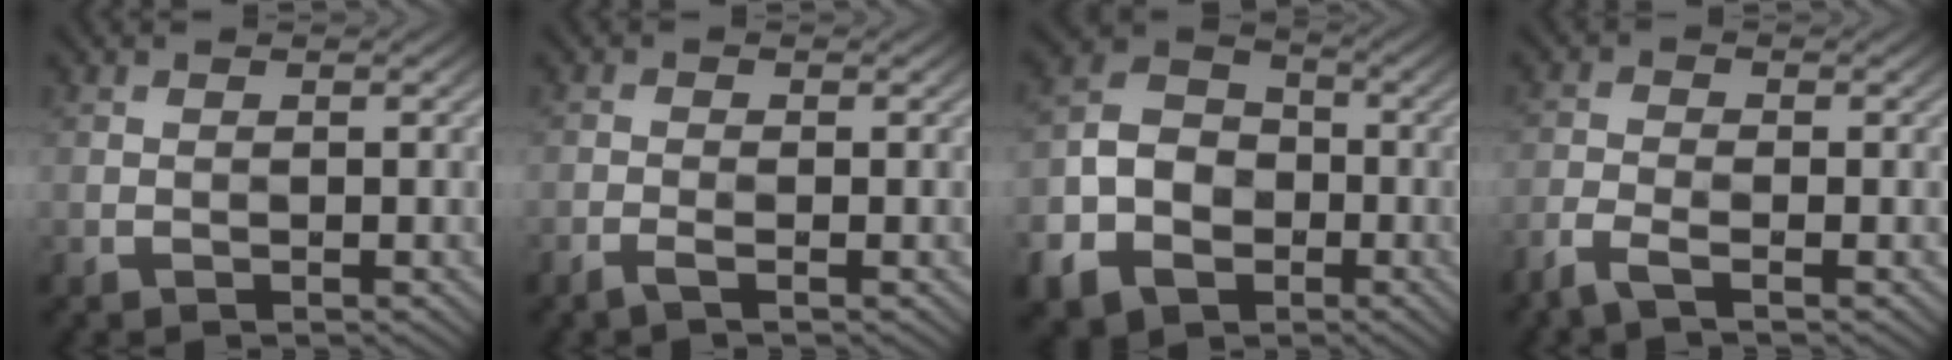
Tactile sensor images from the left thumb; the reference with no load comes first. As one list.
[{"total": 0.9, "force": [0.0, 0.1, 0.9], "torque": [-0.015, 0.005, -0.007]}, {"total": 10.4, "force": [-3.2, 8.5, 5.2], "torque": [-0.141, -0.035, -0.068]}, {"total": 2.4, "force": [-1.3, 0.6, 1.9], "torque": [-0.043, 0.000, -0.036]}]